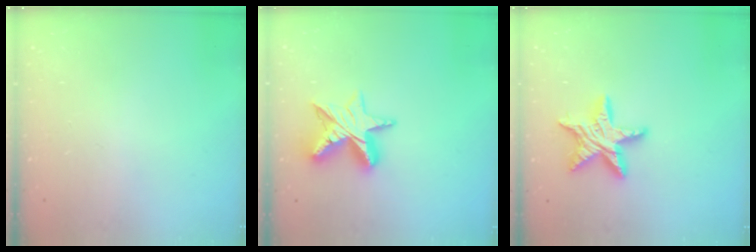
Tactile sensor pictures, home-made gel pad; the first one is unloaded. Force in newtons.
{"total": 11.1, "press": 11.1, "slide": 0.8}
{"total": 13.1, "press": 13.1, "slide": 0.9}